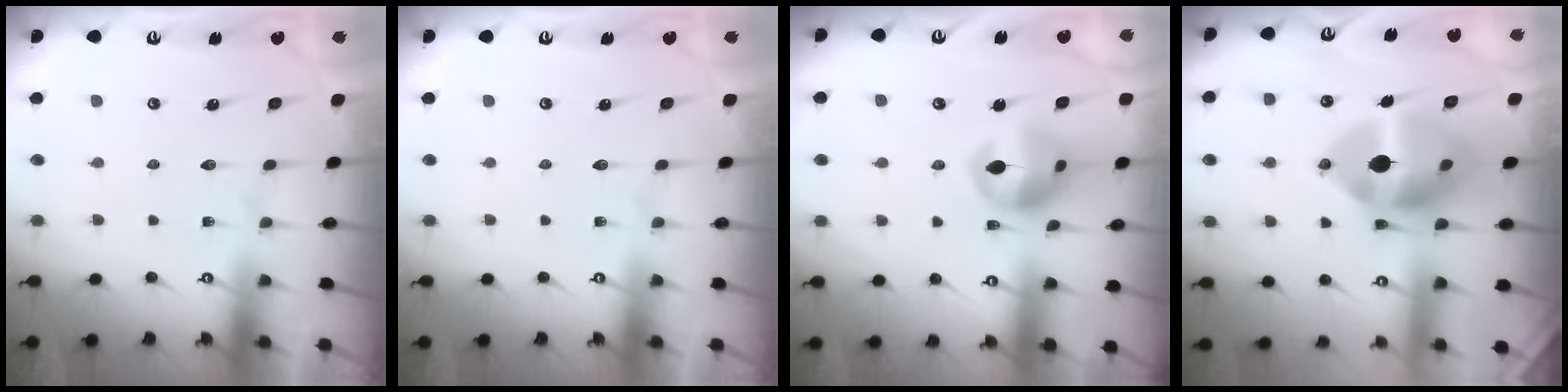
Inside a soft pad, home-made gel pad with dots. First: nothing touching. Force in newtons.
{"total": 0.0}
{"total": 13.2, "press": 13.2, "slide": 1.6}
{"total": 15.8, "press": 15.7, "slide": 2.2}